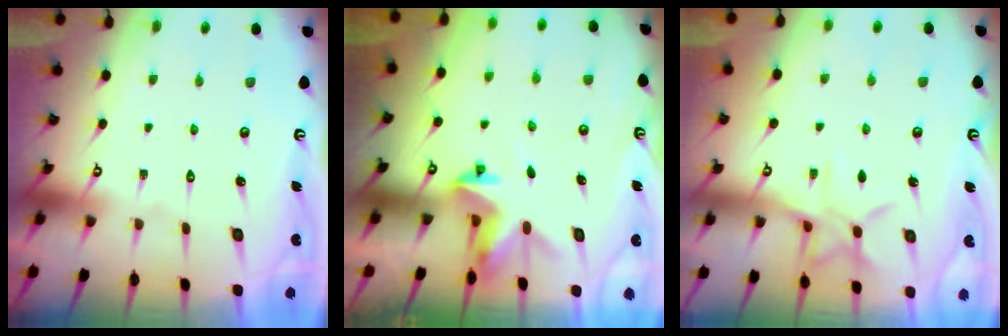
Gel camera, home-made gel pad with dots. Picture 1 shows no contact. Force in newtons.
{"total": 3.1, "press": 3.1, "slide": 0.1}
{"total": 9.5, "press": 9.5, "slide": 0.6}